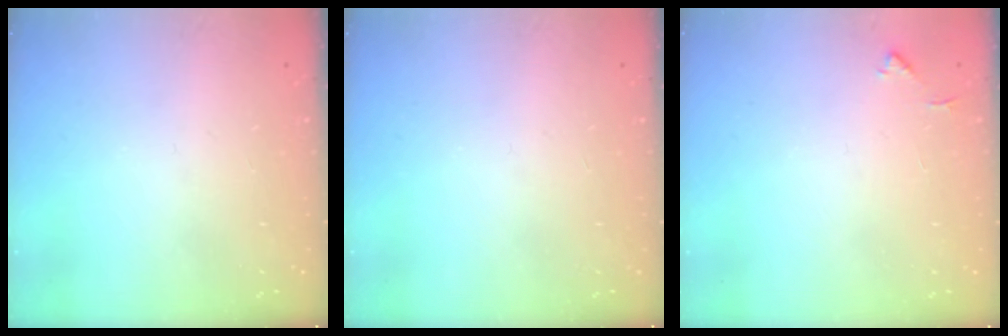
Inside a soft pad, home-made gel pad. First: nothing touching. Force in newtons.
{"total": 0.0}
{"total": 3.5, "press": 3.5, "slide": 0.5}